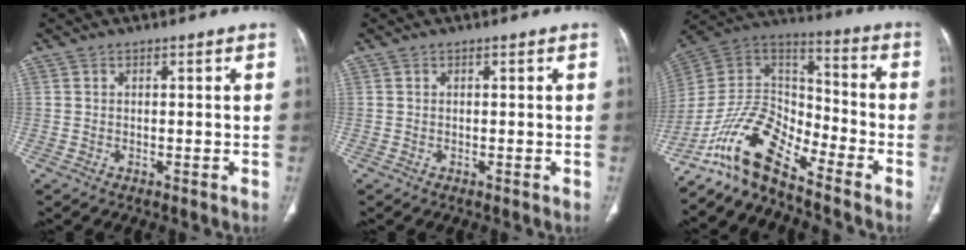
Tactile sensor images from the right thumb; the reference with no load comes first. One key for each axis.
{"total": 0.0}
{"total": 13.7, "fx": -10.8, "fy": 4.8, "fz": 7.1, "tx": -0.120, "ty": 0.096, "tz": -0.212}